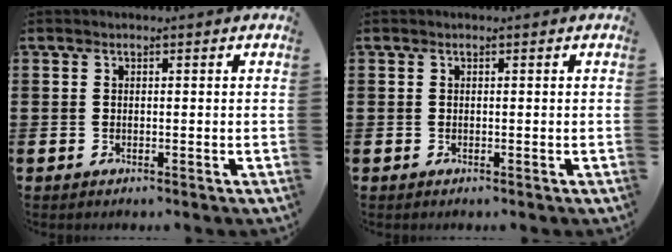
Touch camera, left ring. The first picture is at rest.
{"total": 0.0}